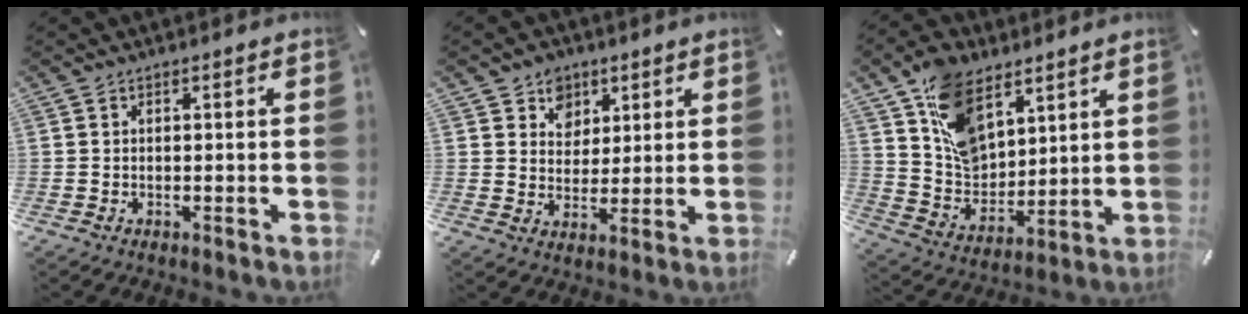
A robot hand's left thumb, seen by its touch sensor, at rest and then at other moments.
{"total": 6.6, "force": [3.0, 5.9, 0.4], "torque": [-0.005, -0.020, 0.054]}
{"total": 14.3, "force": [8.0, 9.3, 7.4], "torque": [-0.146, -0.034, 0.160]}